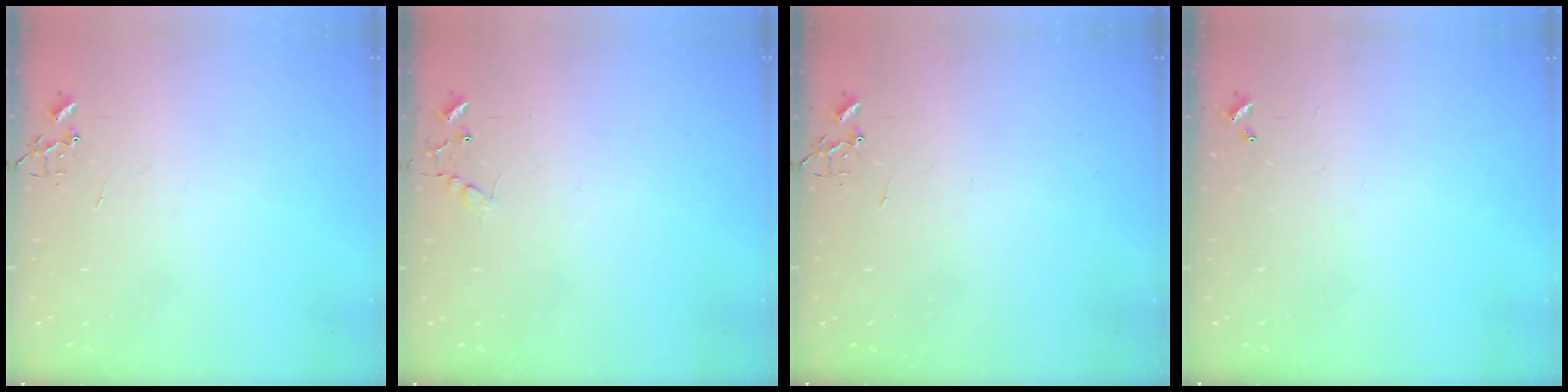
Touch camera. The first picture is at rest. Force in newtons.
{"total": 6.7, "press": 6.7, "slide": 0.4}
{"total": 0.0}
{"total": 0.0}